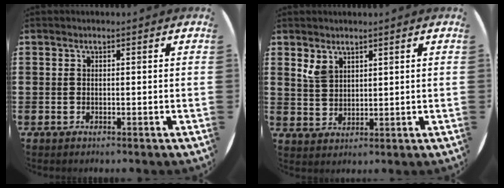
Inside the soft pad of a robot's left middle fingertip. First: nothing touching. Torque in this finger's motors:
{"motor_torque": [0.46, -0.53, 0.05, -0.04]}